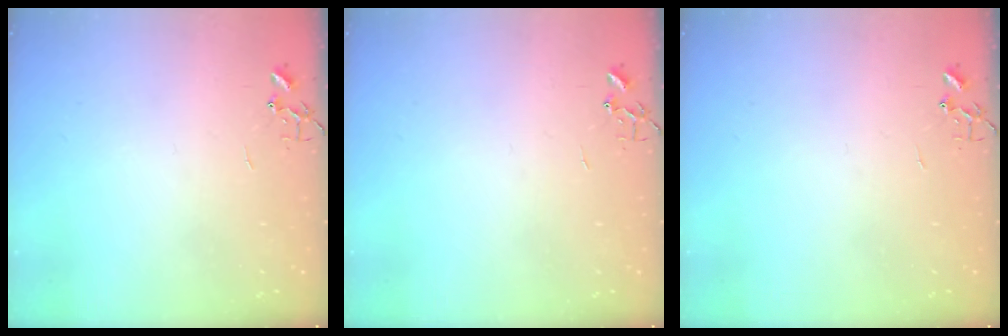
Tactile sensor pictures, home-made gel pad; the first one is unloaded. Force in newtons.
{"total": 0.0}
{"total": 0.0}